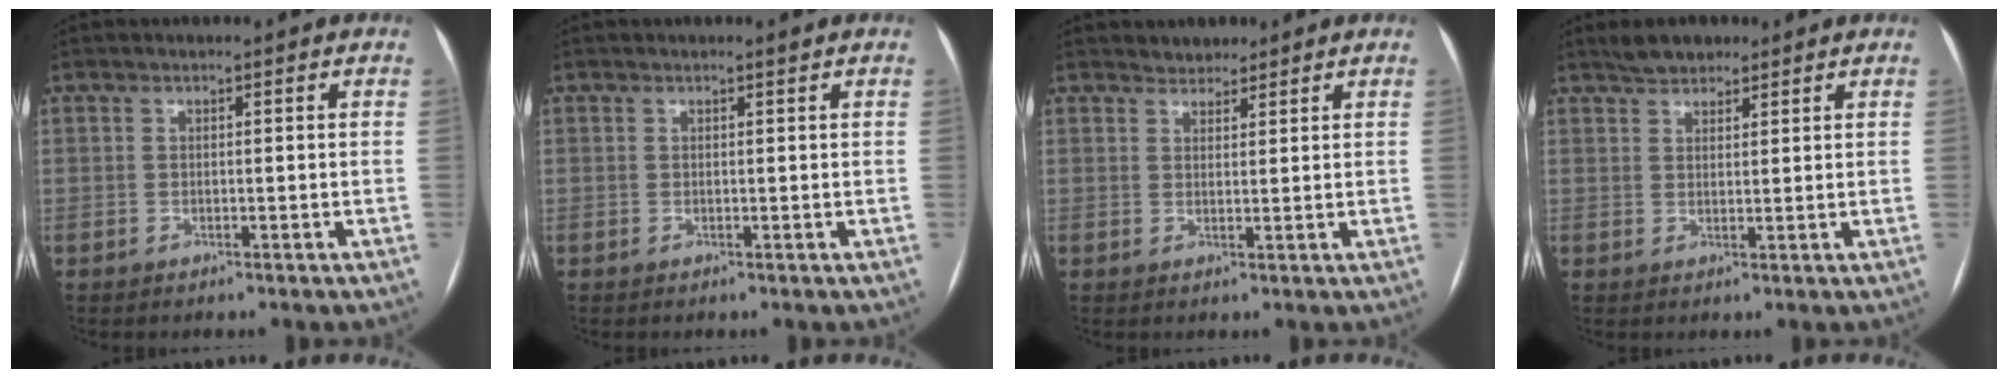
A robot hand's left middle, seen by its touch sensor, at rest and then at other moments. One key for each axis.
{"total": 0.7, "fx": 0.6, "fy": -0.1, "fz": 0.4, "tx": -0.012, "ty": 0.011, "tz": 0.013}
{"total": 2.4, "fx": 2.1, "fy": 1.2, "fz": 0.1, "tx": -0.004, "ty": 0.008, "tz": 0.033}
{"total": 4.0, "fx": 3.3, "fy": 1.8, "fz": 1.5, "tx": -0.032, "ty": 0.014, "tz": 0.059}